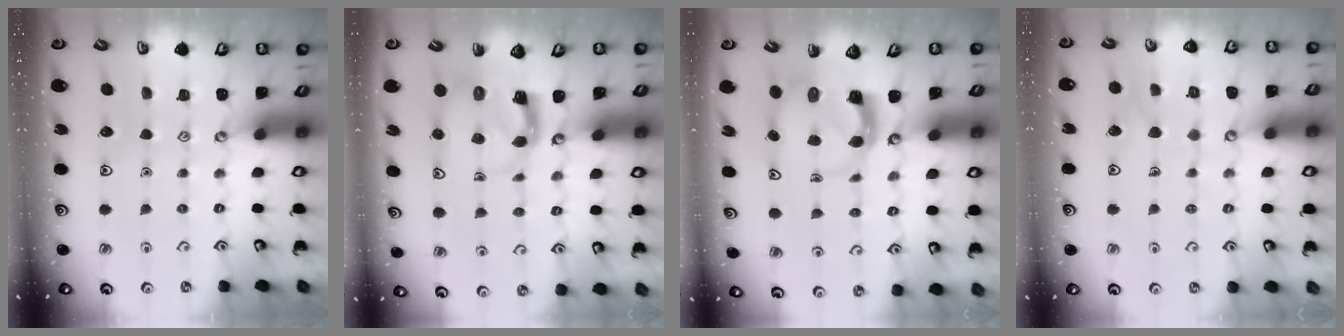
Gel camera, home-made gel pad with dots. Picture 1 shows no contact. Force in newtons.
{"total": 3.9, "press": 3.8, "slide": 0.7}
{"total": 3.6, "press": 3.6, "slide": 0.5}
{"total": 6.4, "press": 6.4, "slide": 0.5}